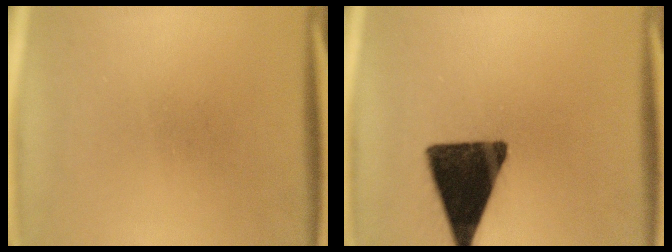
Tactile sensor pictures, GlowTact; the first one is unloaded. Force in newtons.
{"total": 16.0}